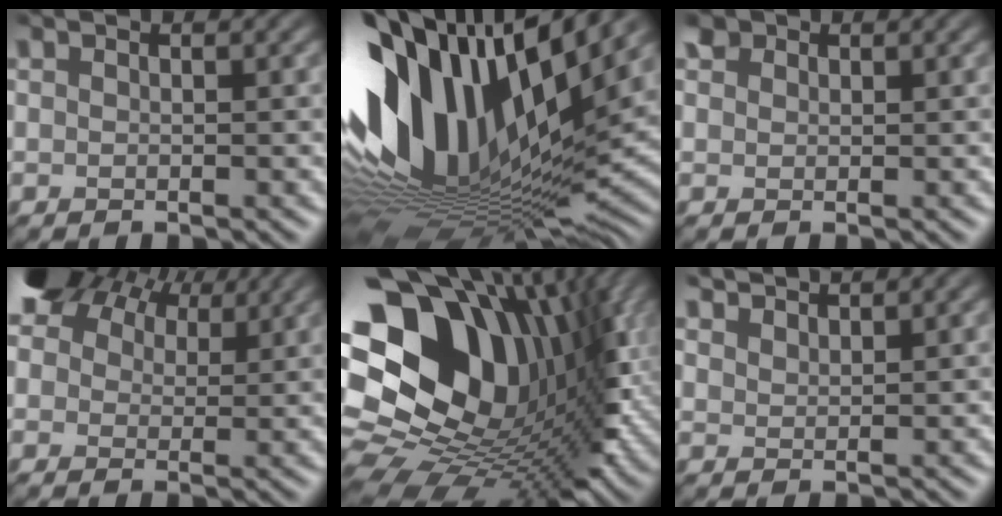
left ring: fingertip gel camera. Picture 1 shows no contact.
{"total": 15.2, "force": [3.2, 7.5, 12.8], "torque": [-0.252, 0.011, 0.038]}
{"total": 1.1, "force": [0.6, 0.9, 0.3], "torque": [-0.008, 0.003, 0.008]}
{"total": 11.0, "force": [6.6, 6.2, 6.2], "torque": [-0.129, 0.027, 0.084]}
{"total": 17.8, "force": [2.8, 12.9, 12.0], "torque": [-0.214, 0.008, 0.052]}
{"total": 2.5, "force": [2.4, 0.2, 0.6], "torque": [-0.015, -0.001, 0.042]}